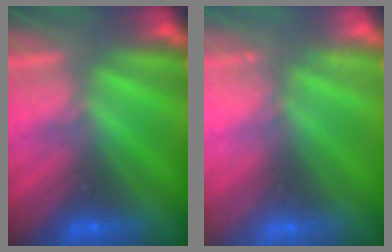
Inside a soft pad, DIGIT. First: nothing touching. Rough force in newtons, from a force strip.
{"total": 2.6}